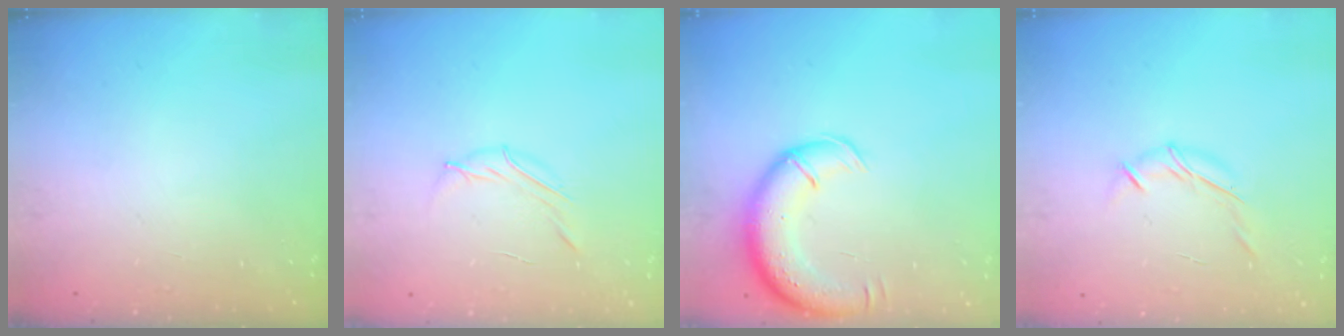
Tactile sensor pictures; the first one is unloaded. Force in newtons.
{"total": 4.0, "press": 3.8, "slide": 1.0}
{"total": 13.4, "press": 12.9, "slide": 3.5}
{"total": 6.4, "press": 6.3, "slide": 0.9}